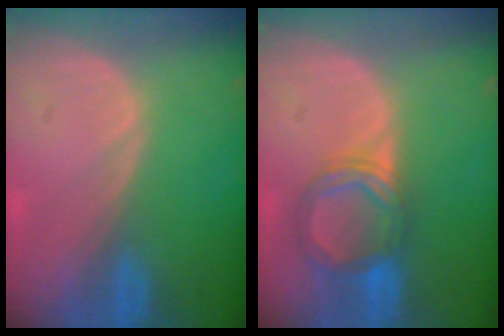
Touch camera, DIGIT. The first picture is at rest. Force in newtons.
{"total": 5.6, "press": 5.6, "slide": 0.4}